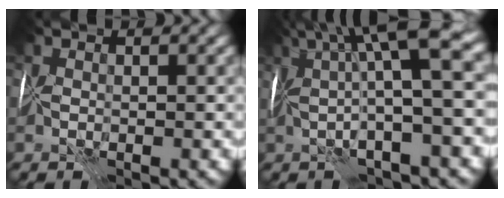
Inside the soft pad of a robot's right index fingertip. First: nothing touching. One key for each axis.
{"total": 9.2, "fx": 2.8, "fy": 1.3, "fz": 8.7, "tx": -0.130, "ty": 0.021, "tz": 0.045}